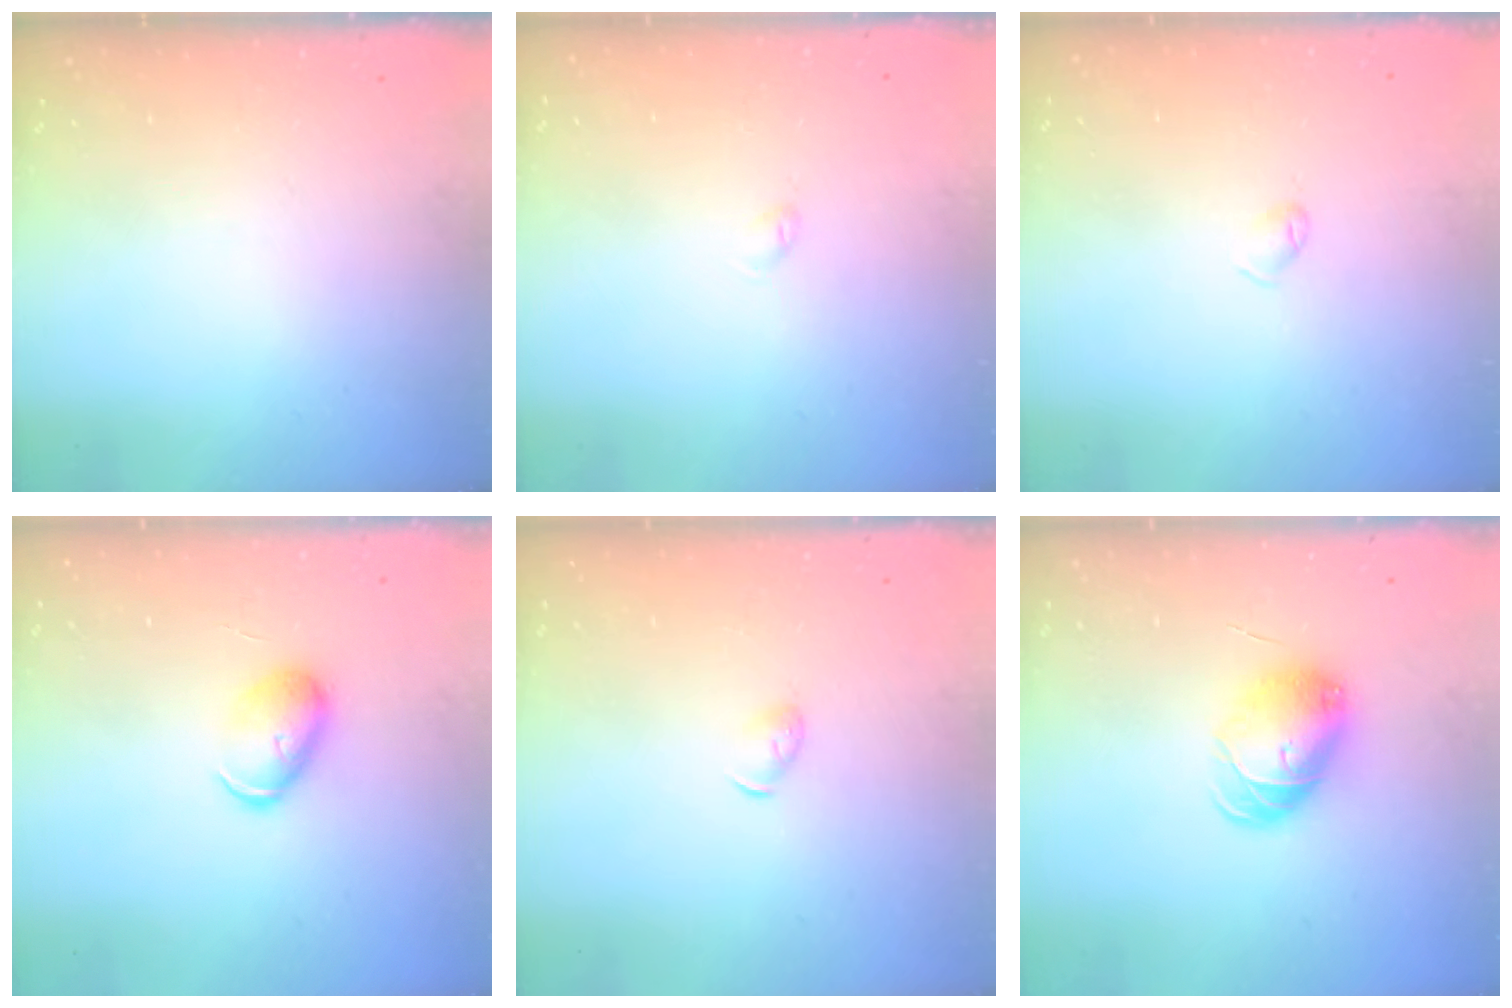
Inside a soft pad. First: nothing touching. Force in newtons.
{"total": 2.6, "press": 2.6, "slide": 0.4}
{"total": 3.1, "press": 3.0, "slide": 0.4}
{"total": 6.0, "press": 6.0, "slide": 0.2}
{"total": 3.9, "press": 3.8, "slide": 1.0}
{"total": 7.3, "press": 7.2, "slide": 0.4}